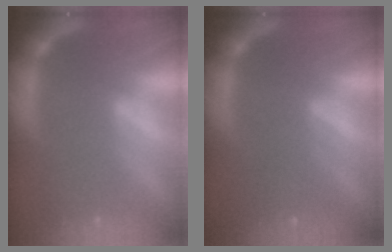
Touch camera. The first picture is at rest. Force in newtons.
{"total": 2.5}